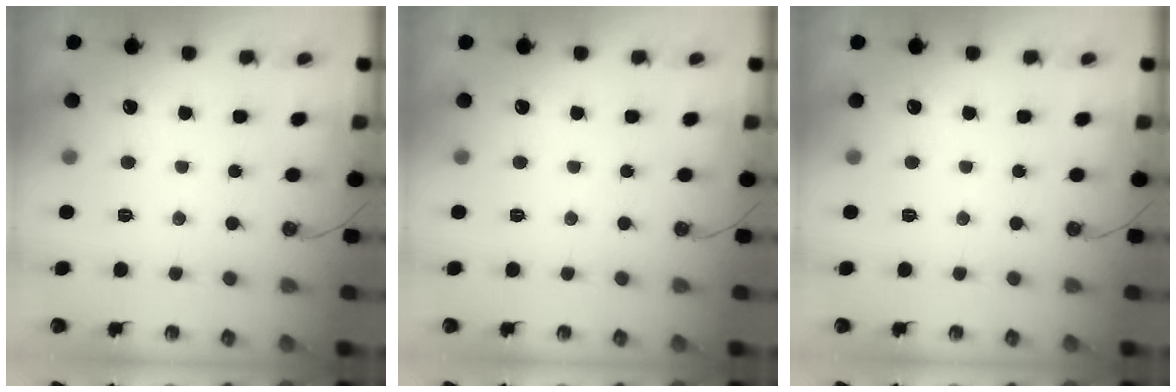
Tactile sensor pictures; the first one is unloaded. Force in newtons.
{"total": 0.0}
{"total": 0.0}